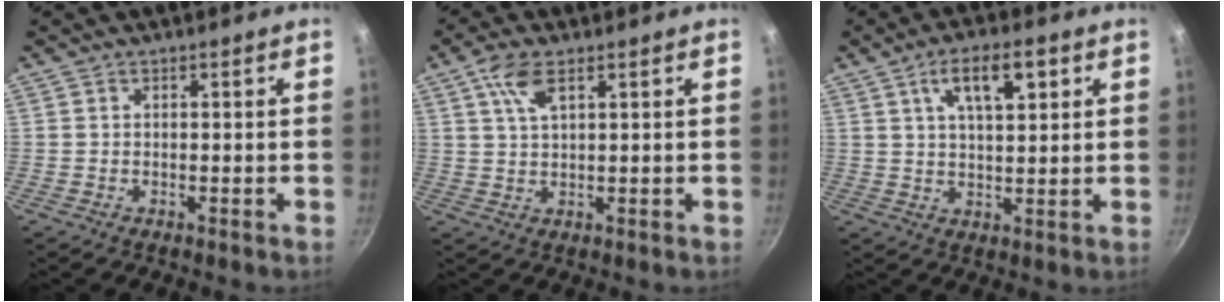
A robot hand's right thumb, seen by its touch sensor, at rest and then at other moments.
{"total": 5.3, "force": [2.4, 2.2, 4.2], "torque": [-0.081, 0.000, 0.048]}
{"total": 8.9, "force": [3.7, 3.6, 7.2], "torque": [-0.106, -0.005, 0.062]}